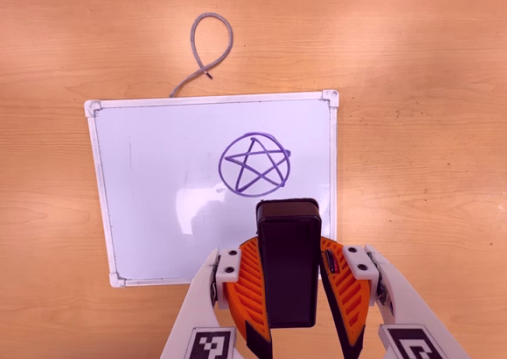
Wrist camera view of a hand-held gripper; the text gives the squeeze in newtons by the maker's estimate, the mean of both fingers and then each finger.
{"total": 8.9, "left": 8.0, "right": 9.8}